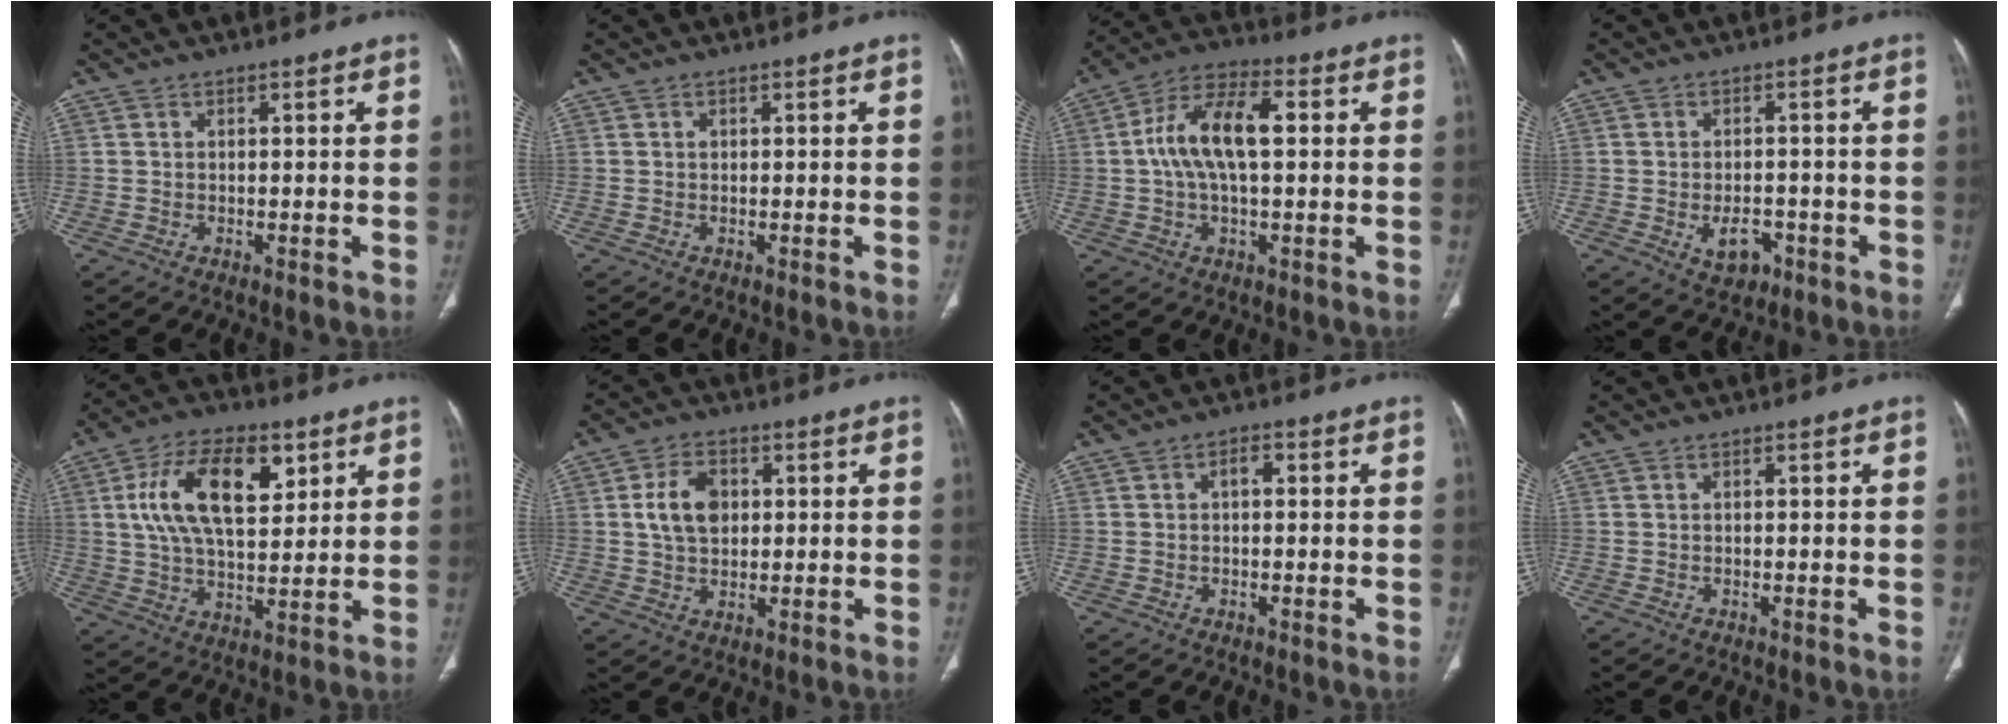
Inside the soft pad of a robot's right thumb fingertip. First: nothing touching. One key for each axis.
{"total": 0.7, "fx": 0.0, "fy": 0.5, "fz": 0.4, "tx": -0.005, "ty": 0.002, "tz": 0.000}
{"total": 12.5, "fx": 1.3, "fy": 5.9, "fz": 10.9, "tx": -0.209, "ty": 0.029, "tz": 0.018}
{"total": 5.0, "fx": -1.9, "fy": 3.3, "fz": 3.3, "tx": -0.038, "ty": 0.010, "tz": -0.021}
{"total": 16.9, "fx": 5.7, "fy": 8.7, "fz": 13.3, "tx": -0.215, "ty": -0.007, "tz": 0.103}
{"total": 7.9, "fx": 1.4, "fy": 5.5, "fz": 5.5, "tx": -0.083, "ty": 0.001, "tz": 0.025}
{"total": 2.1, "fx": 0.2, "fy": 1.1, "fz": 1.8, "tx": -0.027, "ty": 0.010, "tz": 0.001}
{"total": 0.0}